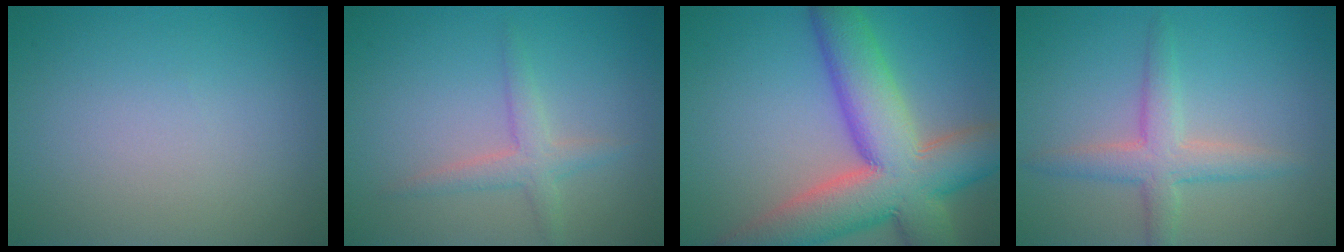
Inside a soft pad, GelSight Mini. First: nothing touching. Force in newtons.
{"total": 2.3, "press": 2.3, "slide": 0.1}
{"total": 12.5, "press": 12.4, "slide": 1.0}
{"total": 3.5, "press": 3.5, "slide": 0.0}